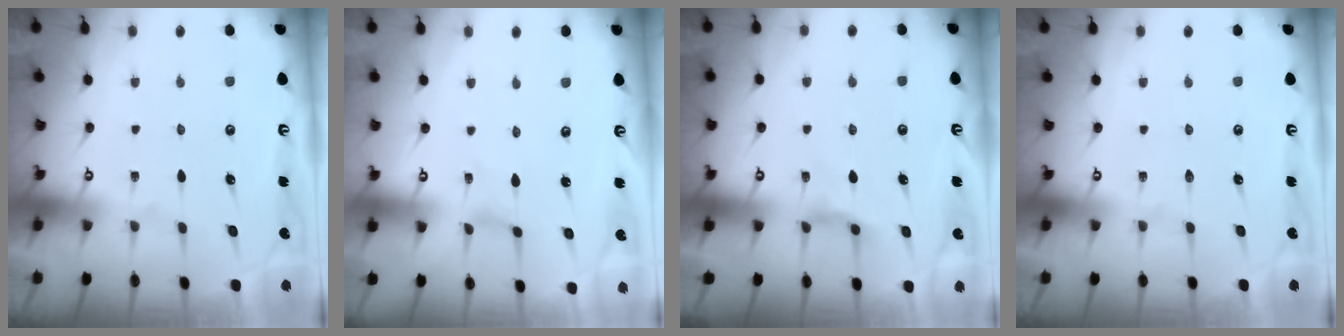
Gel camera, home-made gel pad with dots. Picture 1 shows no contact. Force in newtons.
{"total": 0.0}
{"total": 3.5, "press": 3.4, "slide": 0.6}
{"total": 0.0}